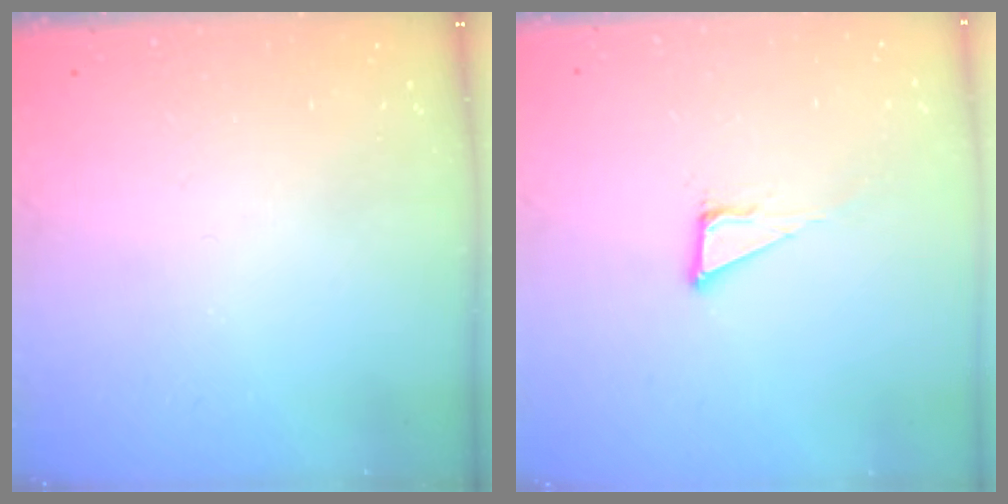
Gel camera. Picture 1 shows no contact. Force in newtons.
{"total": 3.9, "press": 3.9, "slide": 0.2}